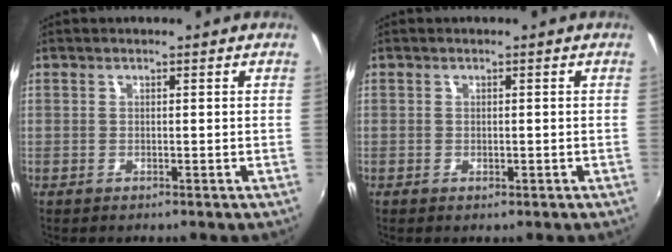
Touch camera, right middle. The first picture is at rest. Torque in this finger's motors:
{"motor_torque": [-0.70, -0.74, -0.15, -0.05]}